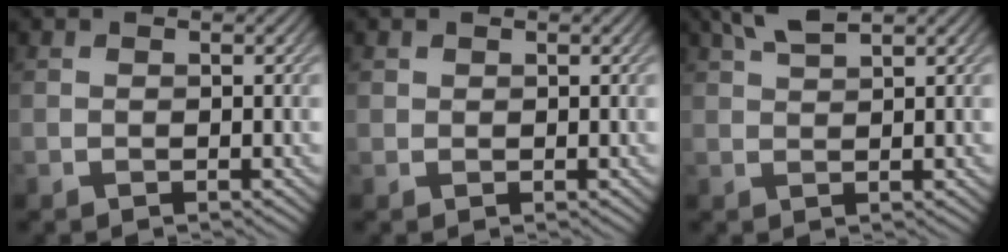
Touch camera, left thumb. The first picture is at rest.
{"total": 0.7, "force": [0.5, 0.5, 0.0], "torque": [-0.001, -0.002, 0.010]}
{"total": 3.0, "force": [2.1, 0.5, 2.1], "torque": [-0.047, 0.012, 0.048]}